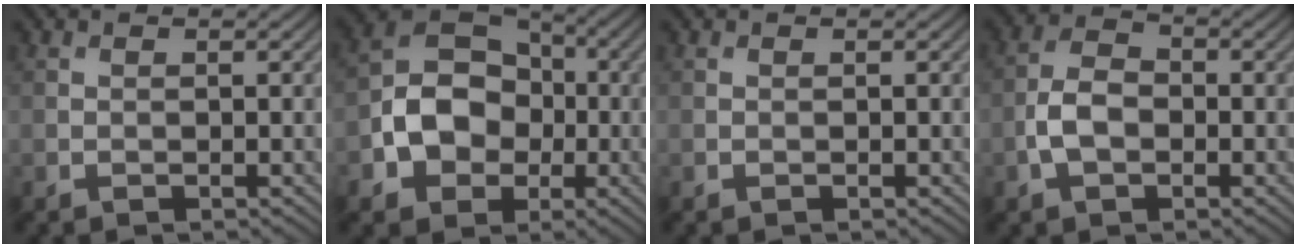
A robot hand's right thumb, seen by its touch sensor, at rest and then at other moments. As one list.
[{"total": 9.4, "force": [-2.1, 7.4, 5.4], "torque": [-0.107, -0.001, -0.055]}, {"total": 0.0}, {"total": 4.6, "force": [-1.4, 3.0, 3.2], "torque": [-0.068, 0.004, -0.033]}]